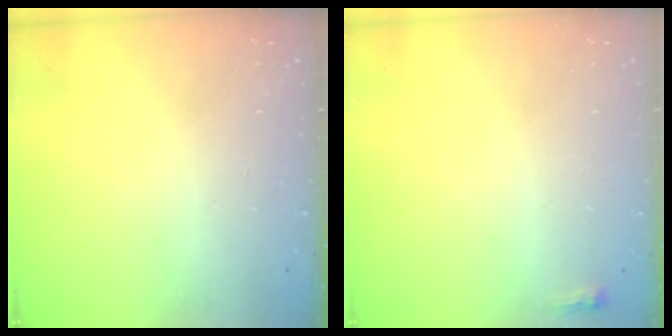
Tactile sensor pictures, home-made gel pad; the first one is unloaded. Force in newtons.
{"total": 2.2, "press": 2.2, "slide": 0.6}